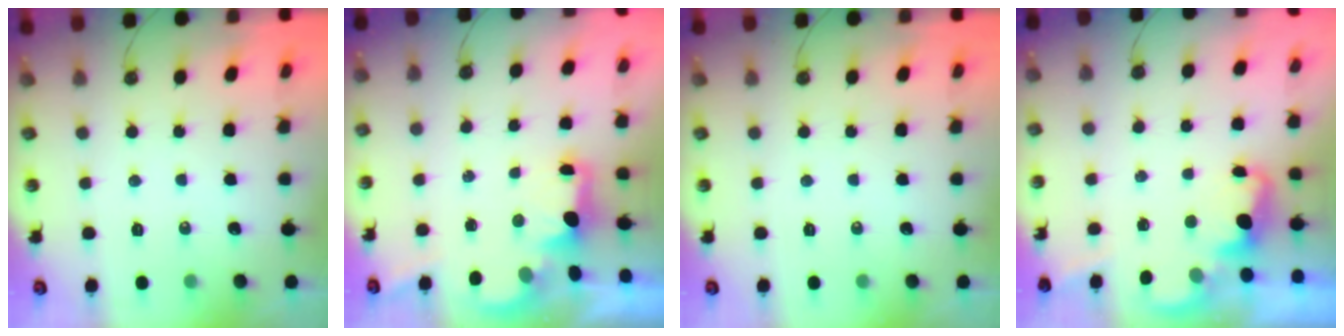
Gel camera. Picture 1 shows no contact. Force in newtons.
{"total": 1.9, "press": 1.8, "slide": 0.7}
{"total": 0.0}
{"total": 2.1, "press": 2.0, "slide": 0.6}